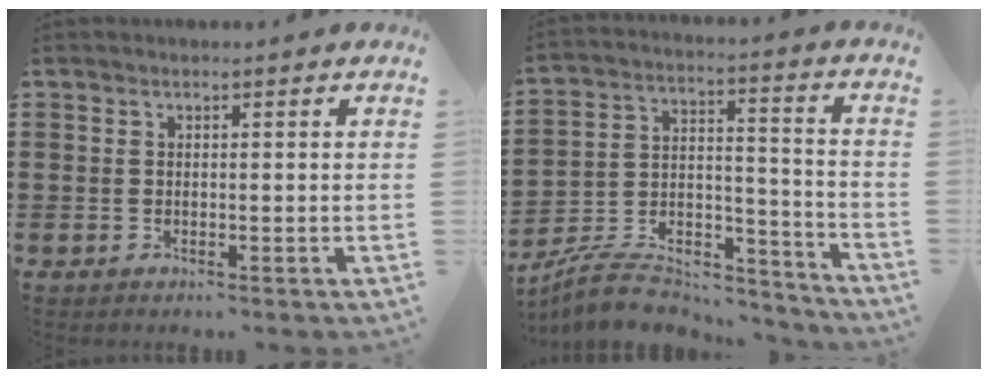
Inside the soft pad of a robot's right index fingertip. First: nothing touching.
{"total": 9.5, "force": [-8.5, 2.8, 3.1], "torque": [-0.060, 0.020, -0.164]}